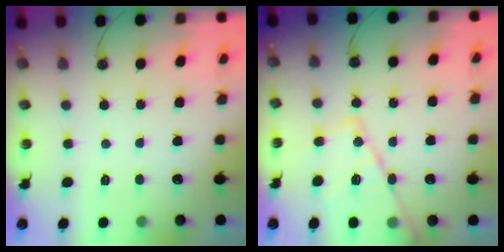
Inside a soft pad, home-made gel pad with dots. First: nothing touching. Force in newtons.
{"total": 16.1, "press": 16.0, "slide": 1.6}